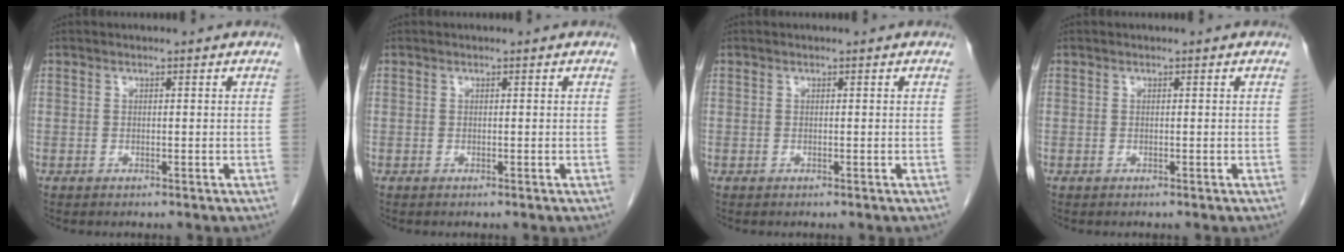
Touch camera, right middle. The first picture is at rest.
{"total": 0.0}
{"total": 0.0}
{"total": 0.0}